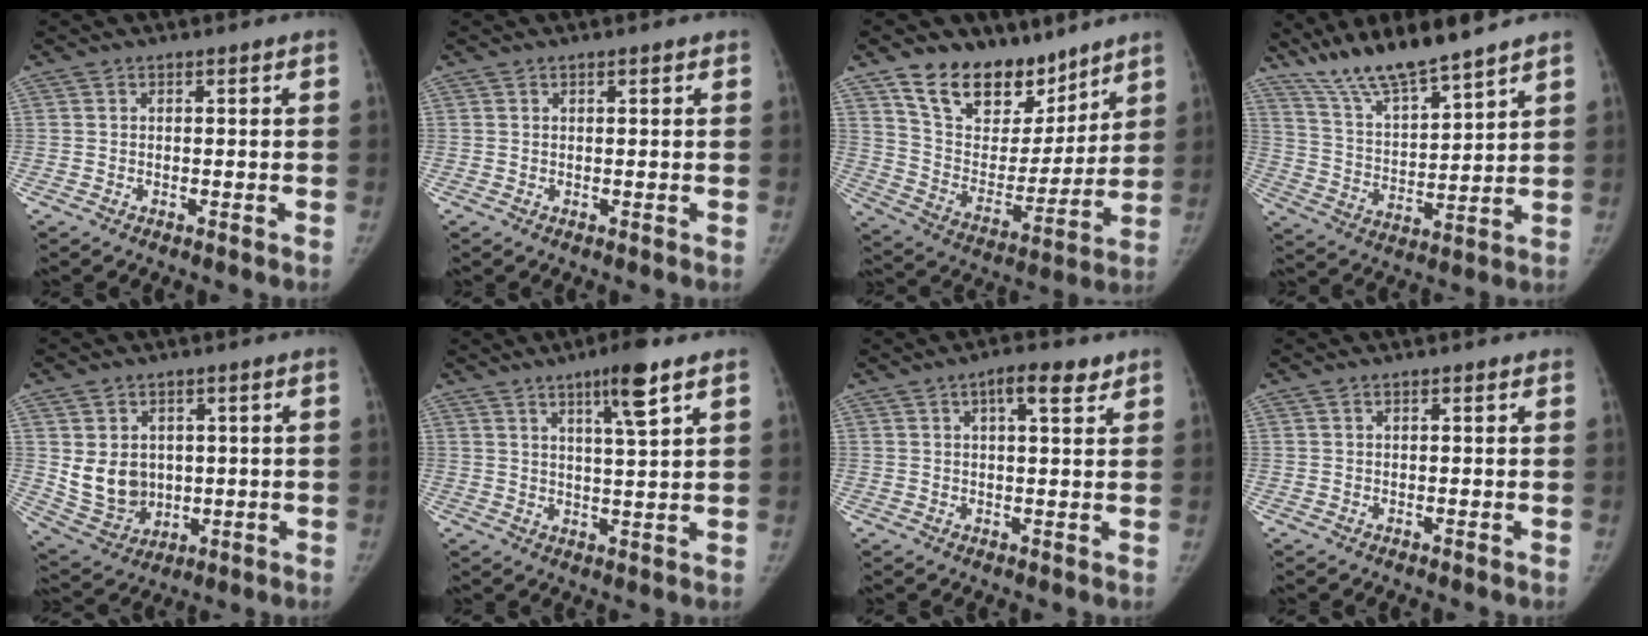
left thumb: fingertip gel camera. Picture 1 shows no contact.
{"total": 0.8, "force": [0.5, 0.2, 0.6], "torque": [-0.009, 0.000, 0.007]}
{"total": 18.6, "force": [13.2, 10.8, 7.4], "torque": [-0.068, -0.082, 0.230]}
{"total": 13.9, "force": [11.5, 2.0, 7.5], "torque": [-0.127, -0.057, 0.219]}
{"total": 9.8, "force": [1.1, 8.1, 5.4], "torque": [-0.066, -0.013, 0.047]}
{"total": 7.9, "force": [4.6, 0.6, 6.4], "torque": [-0.104, -0.026, 0.075]}
{"total": 5.6, "force": [3.0, 1.8, 4.3], "torque": [-0.056, -0.007, 0.042]}
{"total": 0.8, "force": [0.5, 0.3, 0.6], "torque": [-0.013, 0.001, 0.007]}